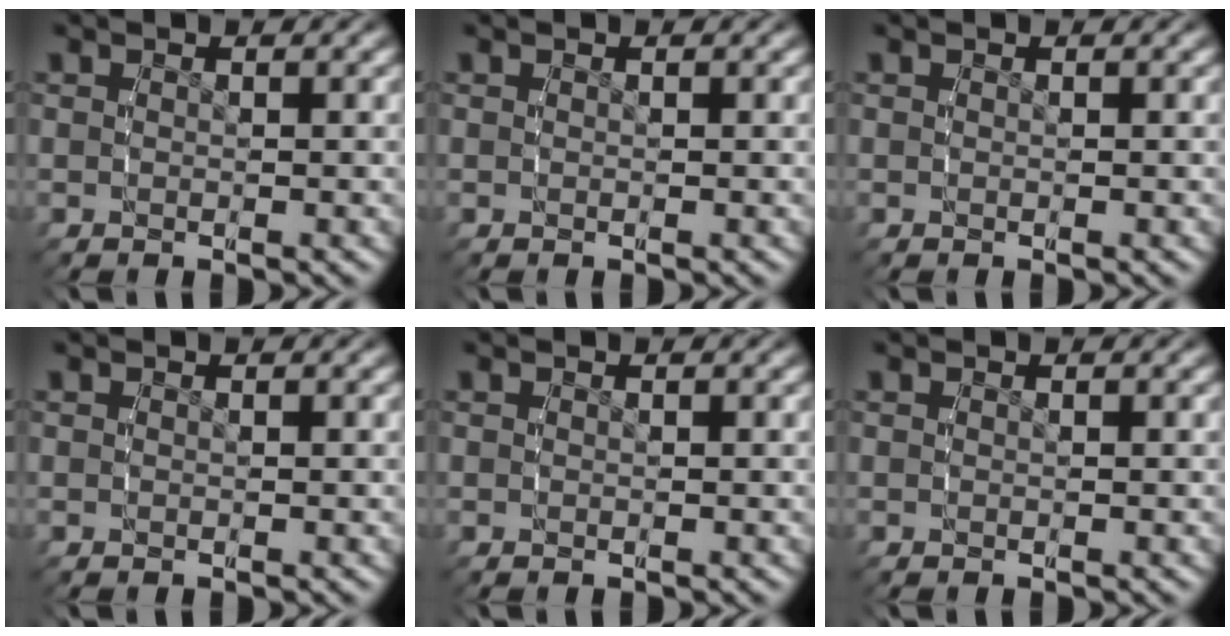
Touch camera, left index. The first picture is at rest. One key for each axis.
{"total": 0.0}
{"total": 0.0}
{"total": 0.0}
{"total": 0.0}
{"total": 0.0}